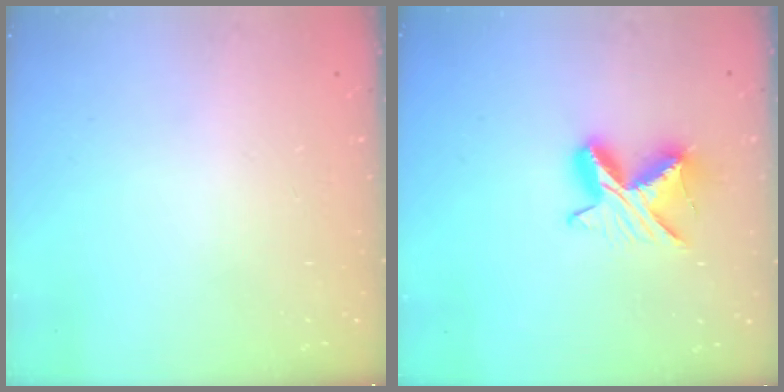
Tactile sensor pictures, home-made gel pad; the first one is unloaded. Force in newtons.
{"total": 9.0, "press": 9.0, "slide": 0.3}